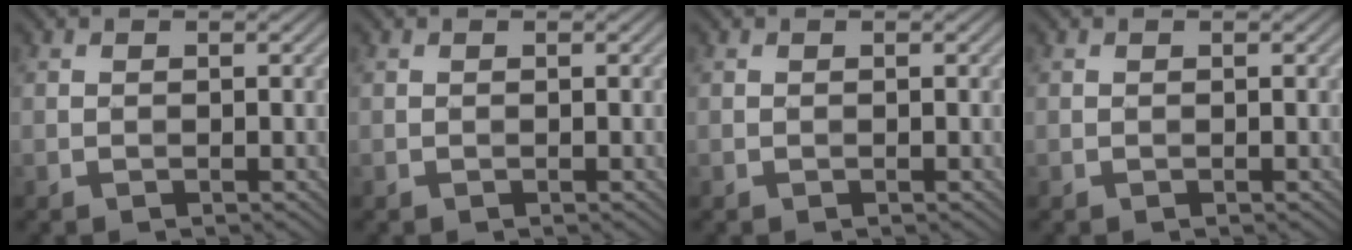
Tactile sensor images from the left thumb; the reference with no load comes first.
{"total": 0.0}
{"total": 0.0}
{"total": 0.0}